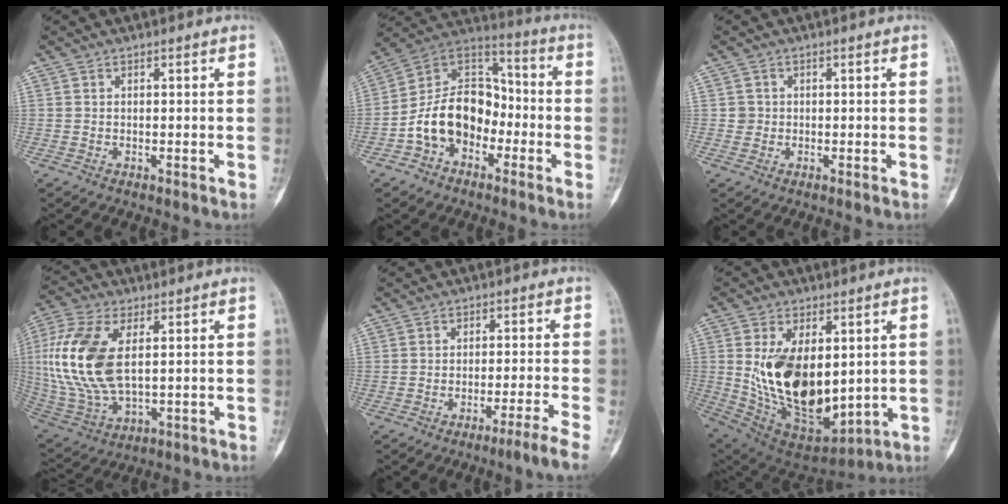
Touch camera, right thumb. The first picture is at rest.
{"total": 15.3, "force": [-4.4, 11.2, 9.4], "torque": [-0.130, 0.063, -0.088]}
{"total": 1.5, "force": [0.2, 1.5, 0.1], "torque": [0.012, 0.004, 0.000]}
{"total": 17.9, "force": [2.9, 9.3, 15.0], "torque": [-0.336, -0.008, 0.062]}
{"total": 4.9, "force": [-3.4, -1.4, 3.4], "torque": [-0.061, 0.011, -0.054]}
{"total": 21.6, "force": [1.9, 12.2, 17.7], "torque": [-0.287, -0.029, 0.066]}